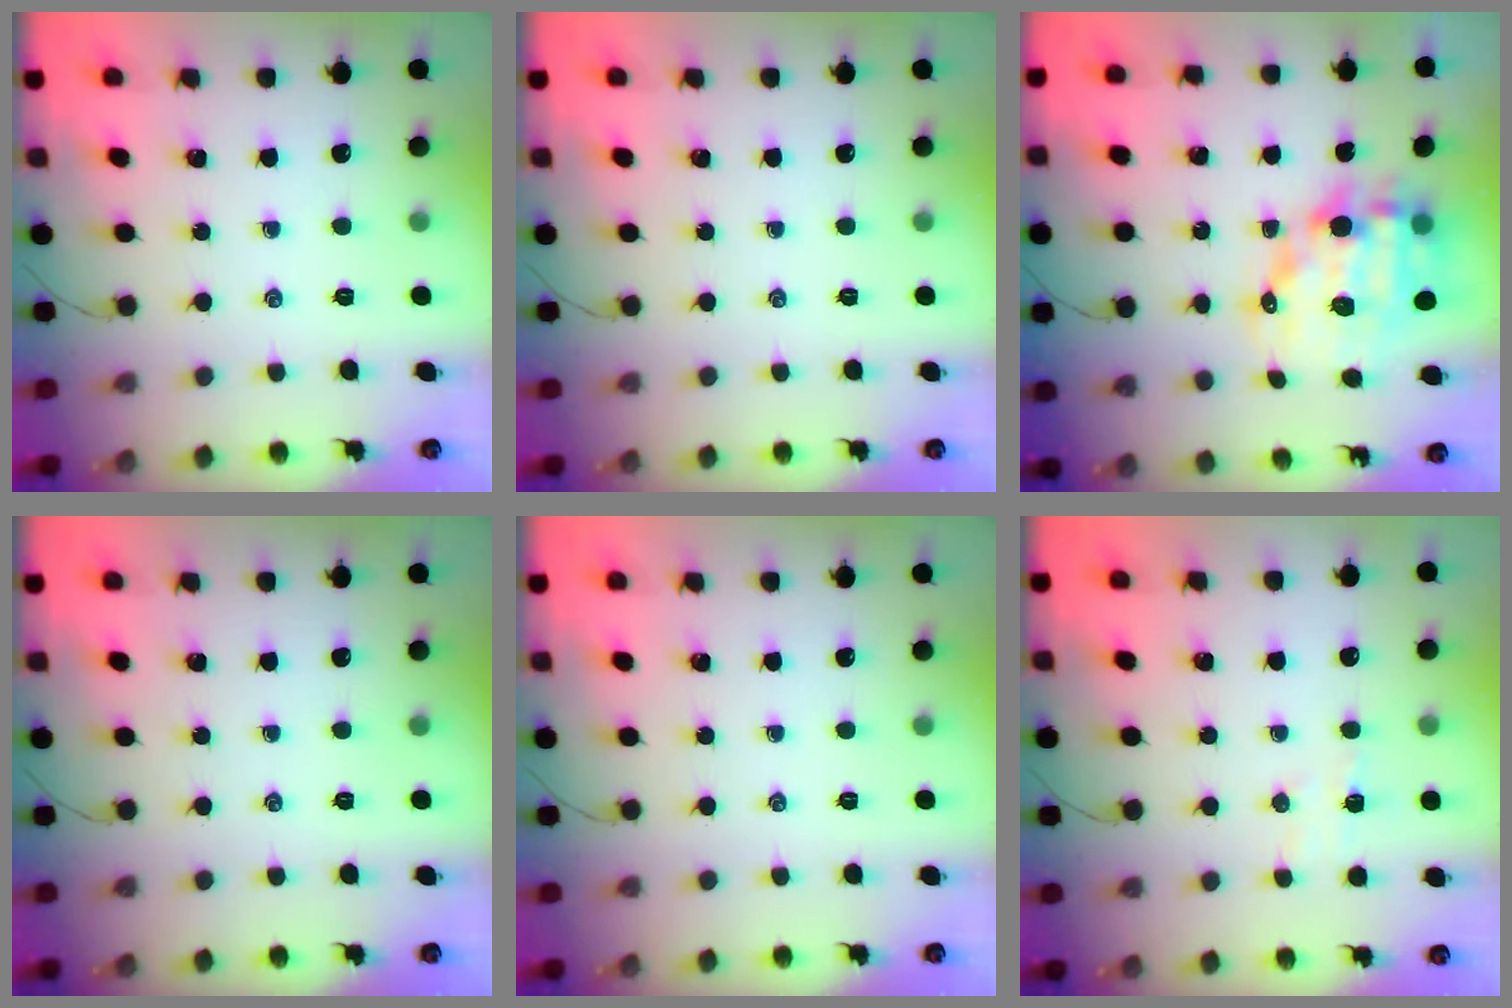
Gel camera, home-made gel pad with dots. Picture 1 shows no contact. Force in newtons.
{"total": 0.0}
{"total": 13.9, "press": 13.5, "slide": 3.0}
{"total": 0.0}
{"total": 0.0}
{"total": 5.7, "press": 5.7, "slide": 0.9}